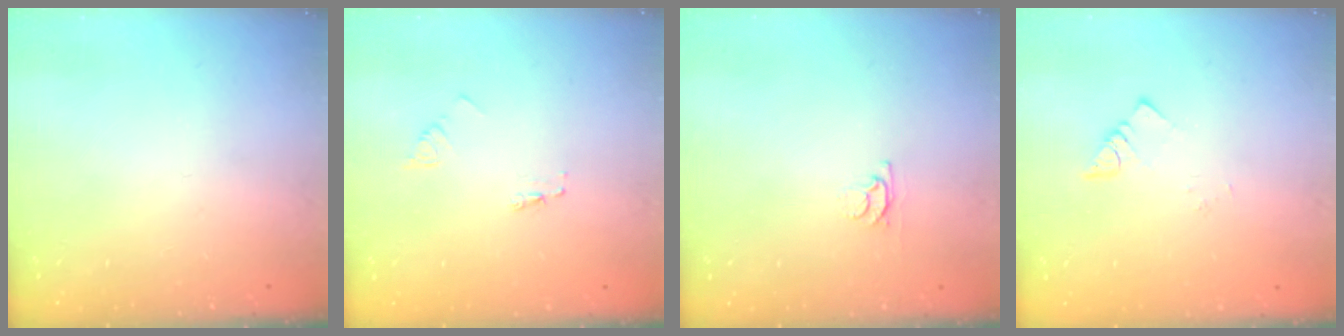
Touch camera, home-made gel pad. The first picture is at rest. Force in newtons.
{"total": 2.1, "press": 2.1, "slide": 0.1}
{"total": 3.3, "press": 3.3, "slide": 0.5}
{"total": 1.9, "press": 1.9, "slide": 0.1}